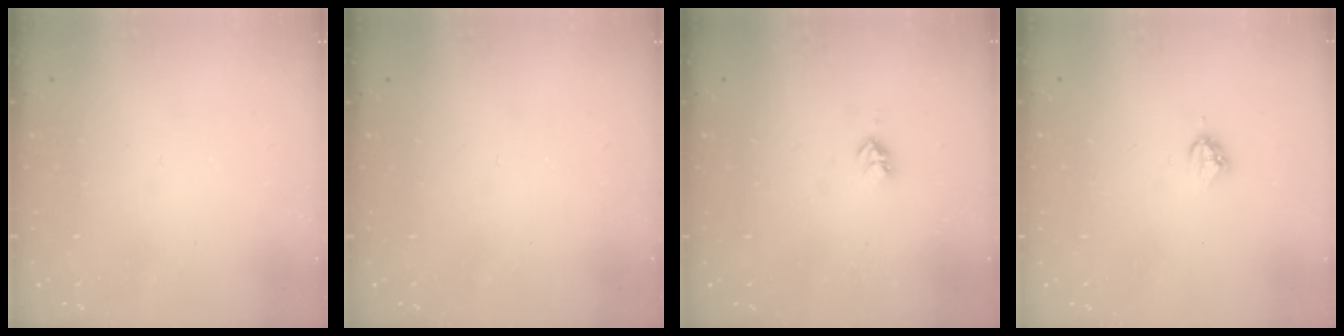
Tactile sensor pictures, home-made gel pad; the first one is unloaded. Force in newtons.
{"total": 0.0}
{"total": 2.8, "press": 2.8, "slide": 0.2}
{"total": 3.8, "press": 3.8, "slide": 0.3}